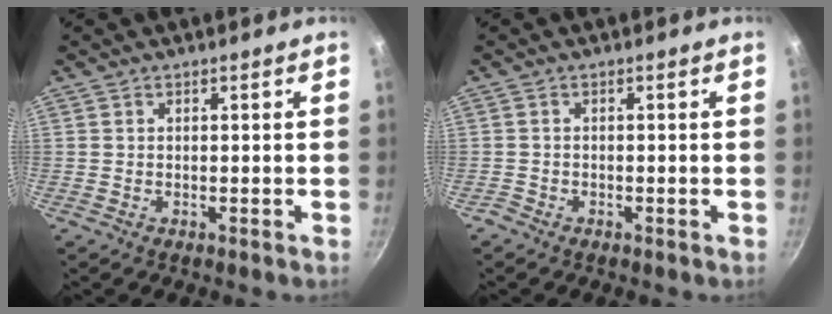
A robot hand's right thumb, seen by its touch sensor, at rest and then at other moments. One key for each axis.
{"total": 0.8, "fx": -0.7, "fy": 0.3, "fz": 0.1, "tx": -0.013, "ty": 0.007, "tz": -0.016}